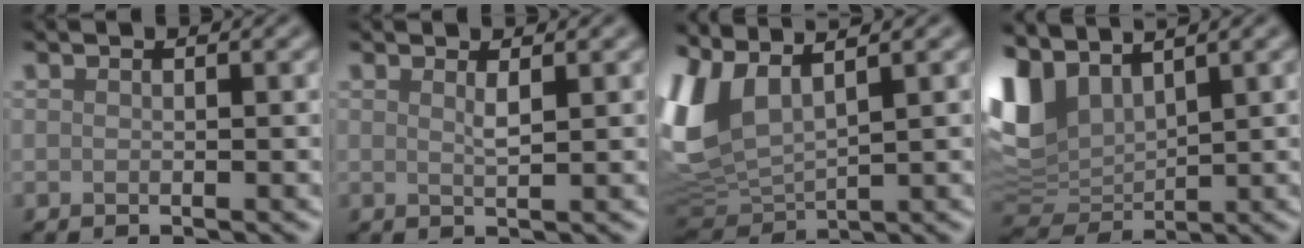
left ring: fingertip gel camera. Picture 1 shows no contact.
{"total": 1.0, "force": [0.7, 0.1, 0.8], "torque": [-0.013, -0.002, 0.010]}
{"total": 7.9, "force": [3.4, 3.6, 6.1], "torque": [-0.165, 0.004, 0.068]}
{"total": 6.9, "force": [3.8, 3.9, 4.2], "torque": [-0.113, 0.002, 0.078]}